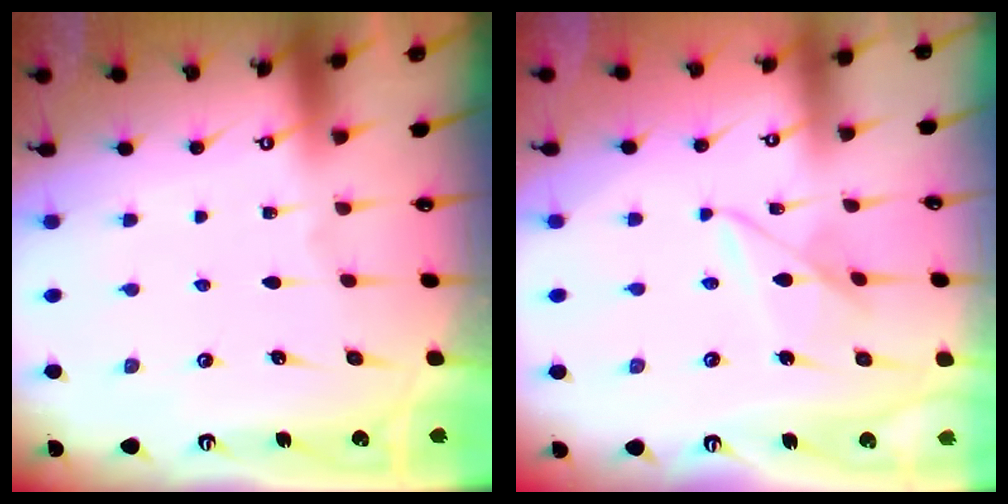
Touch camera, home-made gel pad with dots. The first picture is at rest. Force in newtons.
{"total": 7.0, "press": 7.0, "slide": 0.4}